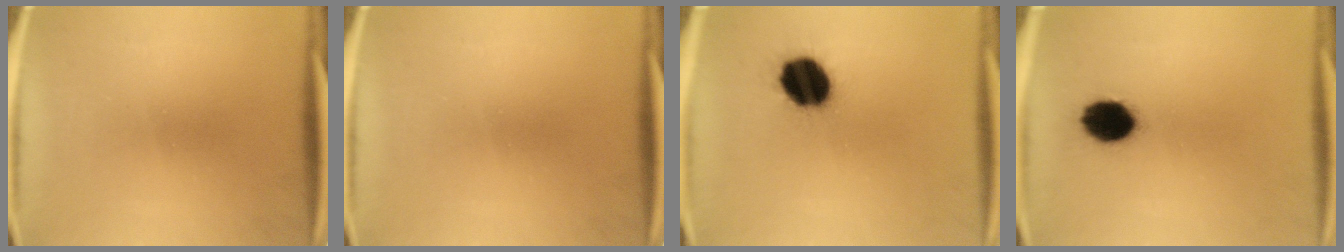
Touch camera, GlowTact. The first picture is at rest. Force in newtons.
{"total": 0.0}
{"total": 13.6}
{"total": 9.5}